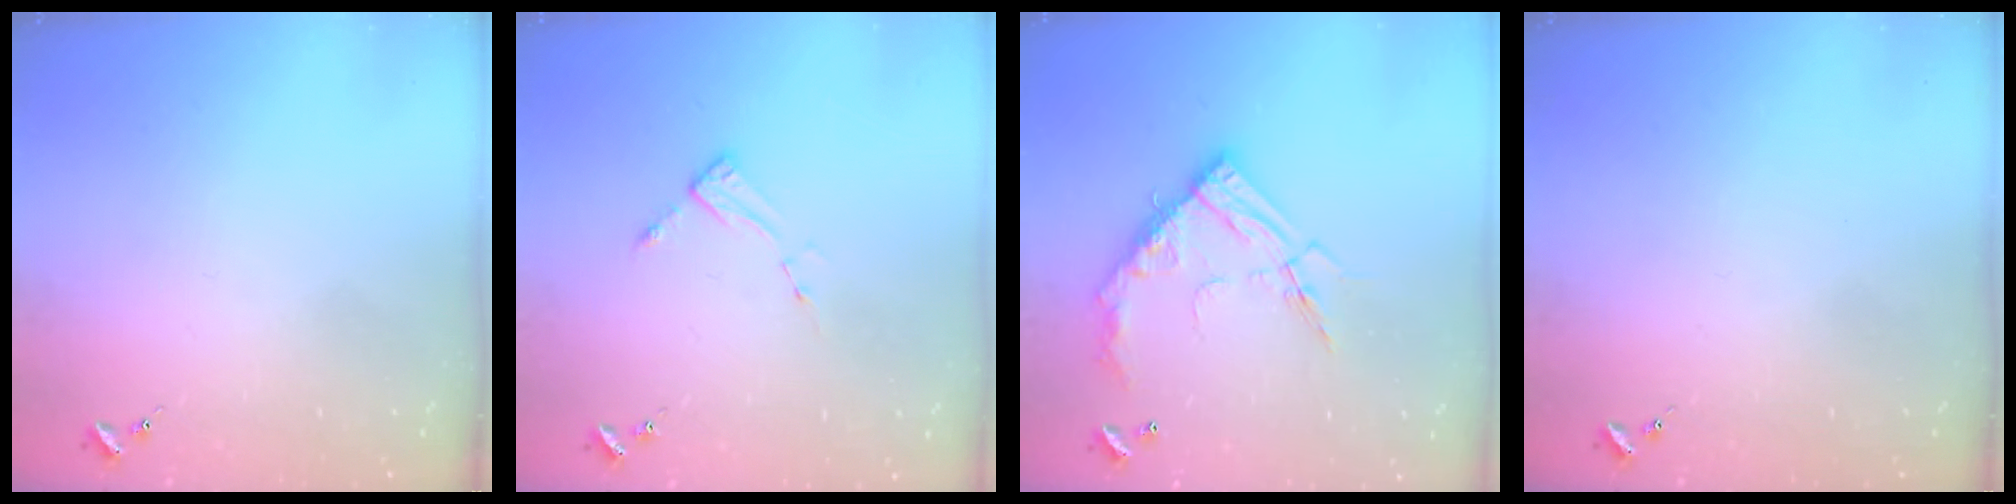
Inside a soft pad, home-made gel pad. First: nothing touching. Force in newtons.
{"total": 4.4, "press": 4.3, "slide": 0.5}
{"total": 17.2, "press": 17.1, "slide": 1.4}
{"total": 0.0}